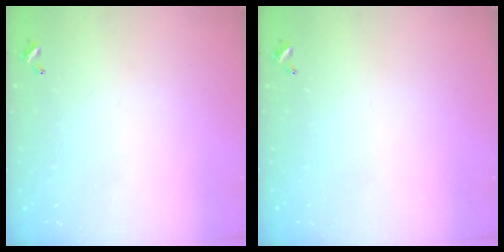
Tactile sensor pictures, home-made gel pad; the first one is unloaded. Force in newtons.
{"total": 0.0}